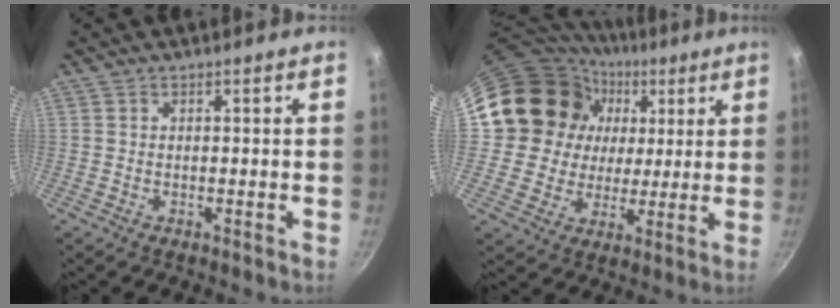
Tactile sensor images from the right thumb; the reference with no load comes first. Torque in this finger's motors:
{"motor_torque": [1.51, 1.78, 0.52, -0.46, 0.22]}